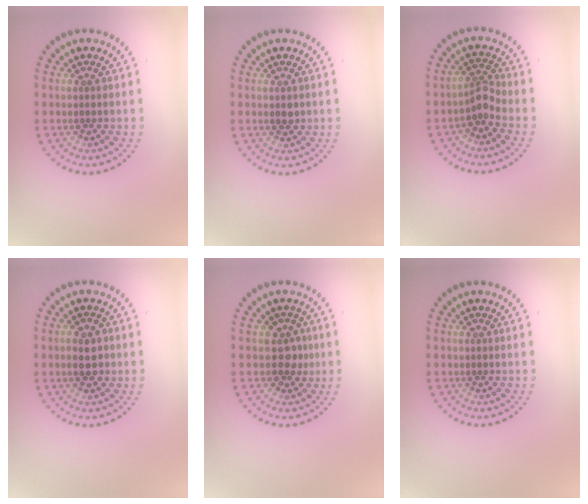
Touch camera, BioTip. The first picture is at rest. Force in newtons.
{"total": 0.9, "press": 0.9, "slide": 0.0}
{"total": 2.0, "press": 1.3, "slide": 1.5}
{"total": 2.3, "press": 2.3, "slide": 0.0}
{"total": 1.9, "press": 1.5, "slide": 1.2}
{"total": 0.0}